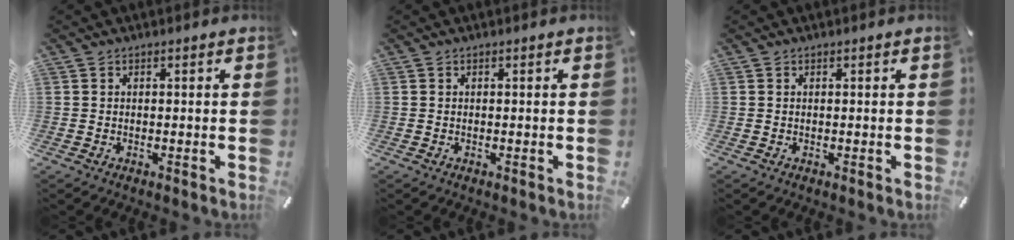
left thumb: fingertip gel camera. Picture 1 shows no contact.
{"total": 0.0}
{"total": 0.0}